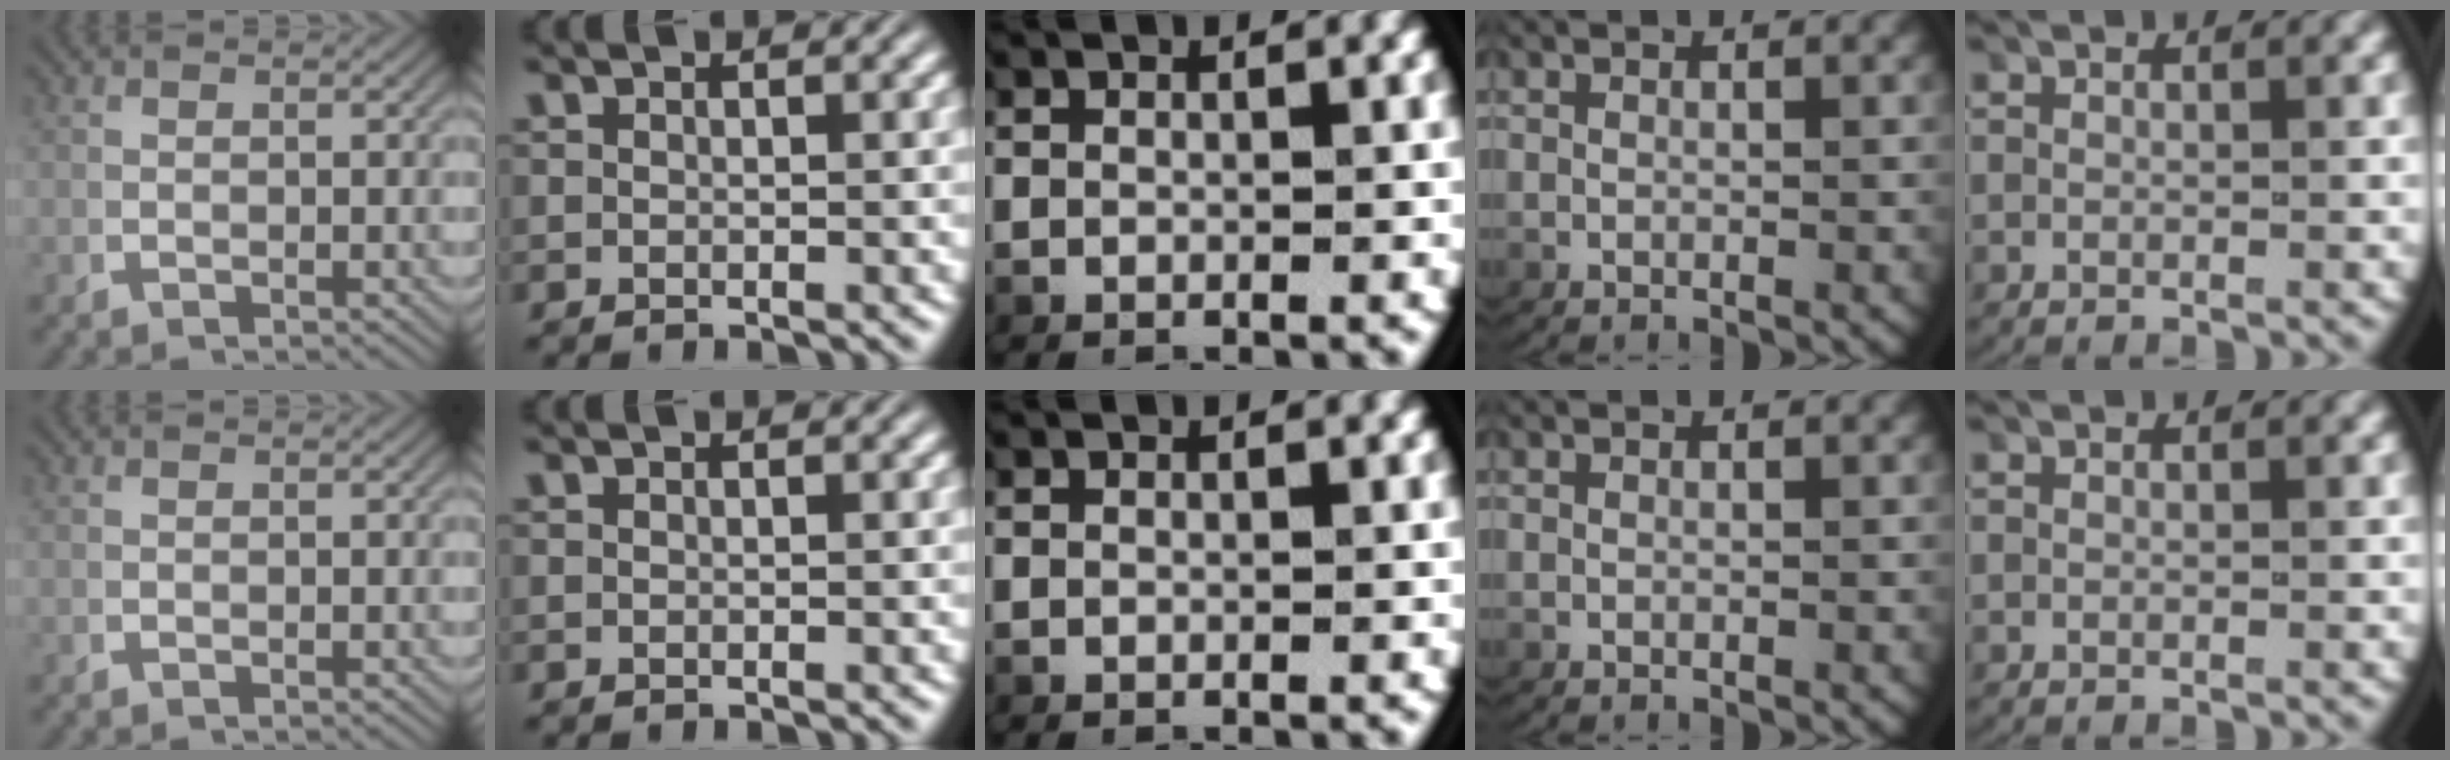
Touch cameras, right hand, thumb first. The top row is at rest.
{}